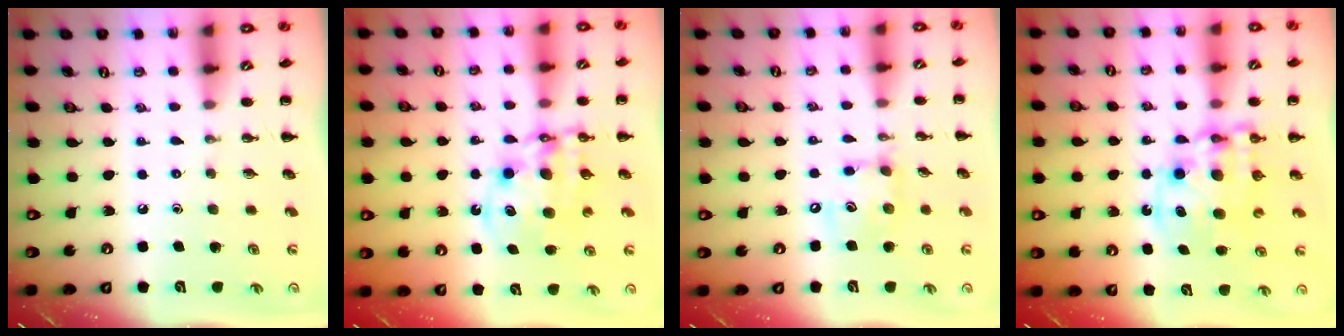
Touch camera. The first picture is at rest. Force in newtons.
{"total": 10.5, "press": 10.2, "slide": 2.6}
{"total": 9.2, "press": 9.2, "slide": 1.1}
{"total": 11.2, "press": 10.9, "slide": 2.6}